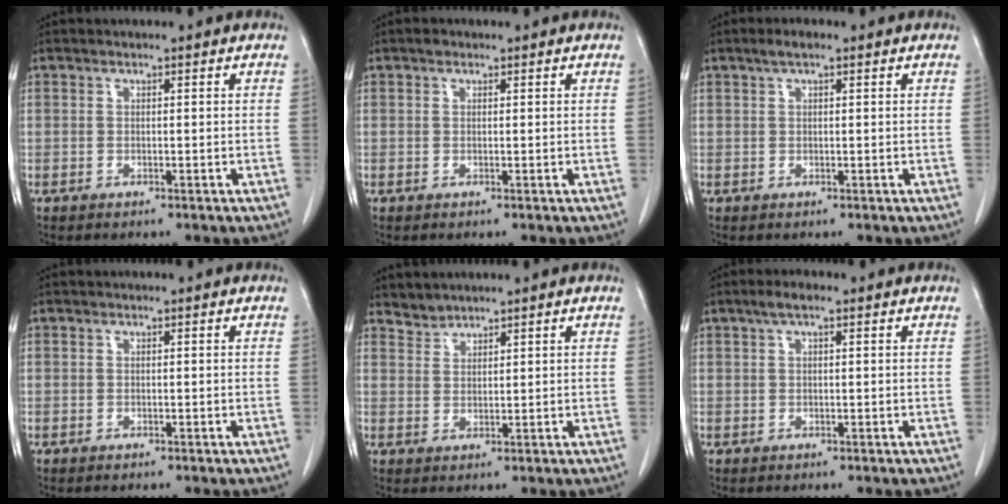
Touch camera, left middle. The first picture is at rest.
{"total": 0.6, "force": [0.5, 0.4, 0.2], "torque": [-0.005, 0.002, 0.005]}
{"total": 2.0, "force": [1.3, 0.4, 1.5], "torque": [-0.031, 0.010, 0.022]}
{"total": 0.0}
{"total": 2.1, "force": [2.0, 0.3, -0.4], "torque": [0.008, 0.004, 0.041]}
{"total": 2.6, "force": [1.5, 0.6, 2.0], "torque": [-0.040, 0.013, 0.027]}